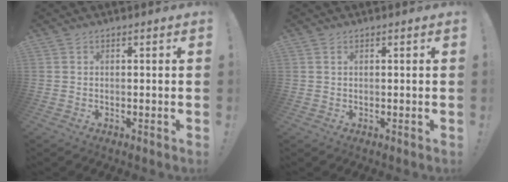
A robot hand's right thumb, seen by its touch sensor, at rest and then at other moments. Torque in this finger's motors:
{"motor_torque": [-0.24, 0.01, -0.38, 0.11, 0.01]}